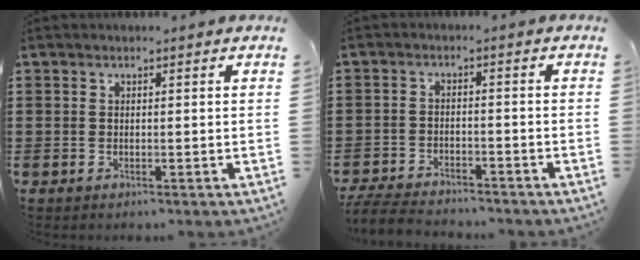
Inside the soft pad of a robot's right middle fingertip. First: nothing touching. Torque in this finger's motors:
{"motor_torque": [0.01, -0.01, 0.12, 0.02]}